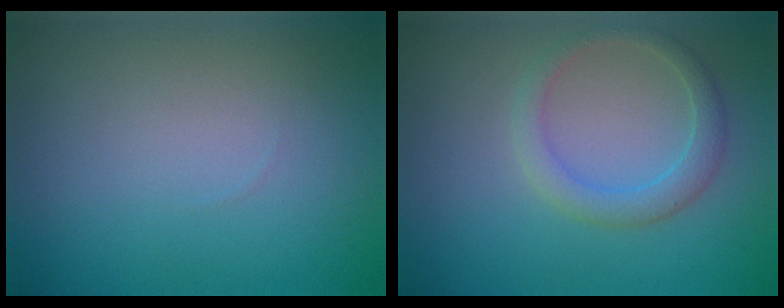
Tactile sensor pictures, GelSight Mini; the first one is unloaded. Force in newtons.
{"total": 2.3, "press": 2.3, "slide": 0.2}